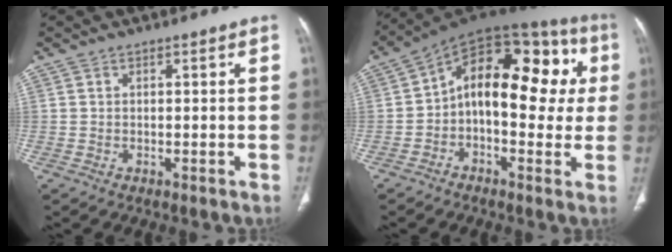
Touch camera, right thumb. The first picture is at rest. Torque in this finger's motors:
{"motor_torque": [0.11, 0.98, 0.34, 0.15, 0.37]}